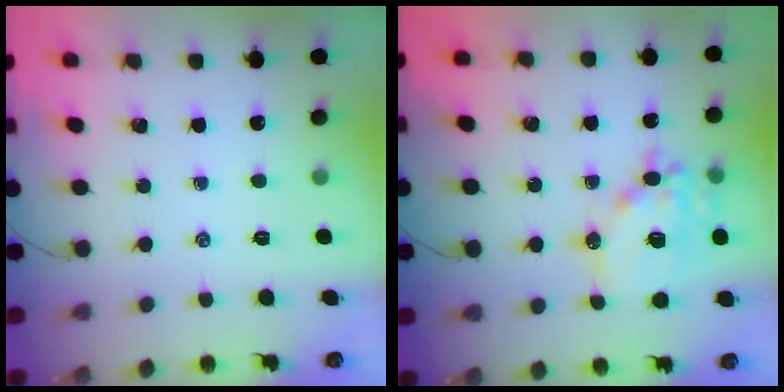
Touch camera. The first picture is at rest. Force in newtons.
{"total": 16.2, "press": 15.9, "slide": 3.2}